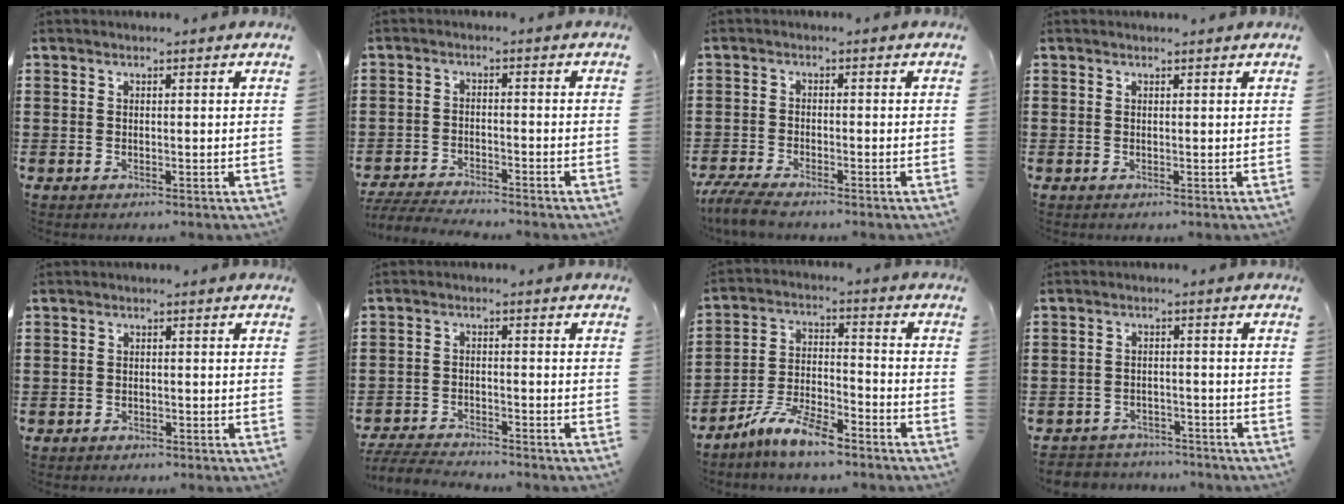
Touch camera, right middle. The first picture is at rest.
{"total": 4.4, "force": [-4.3, 0.4, 0.7], "torque": [-0.026, -0.007, -0.092]}
{"total": 4.1, "force": [-3.8, 0.4, 1.5], "torque": [-0.043, -0.013, -0.080]}
{"total": 0.0}
{"total": 1.2, "force": [-1.1, 0.6, -0.1], "torque": [0.001, 0.001, -0.025]}
{"total": 4.5, "force": [-4.4, 0.5, 0.6], "torque": [-0.024, -0.003, -0.095]}
{"total": 8.8, "force": [-7.5, 1.7, 4.3], "torque": [-0.094, 0.006, -0.145]}
{"total": 3.4, "force": [-3.3, 0.7, -0.4], "torque": [-0.002, -0.001, -0.073]}